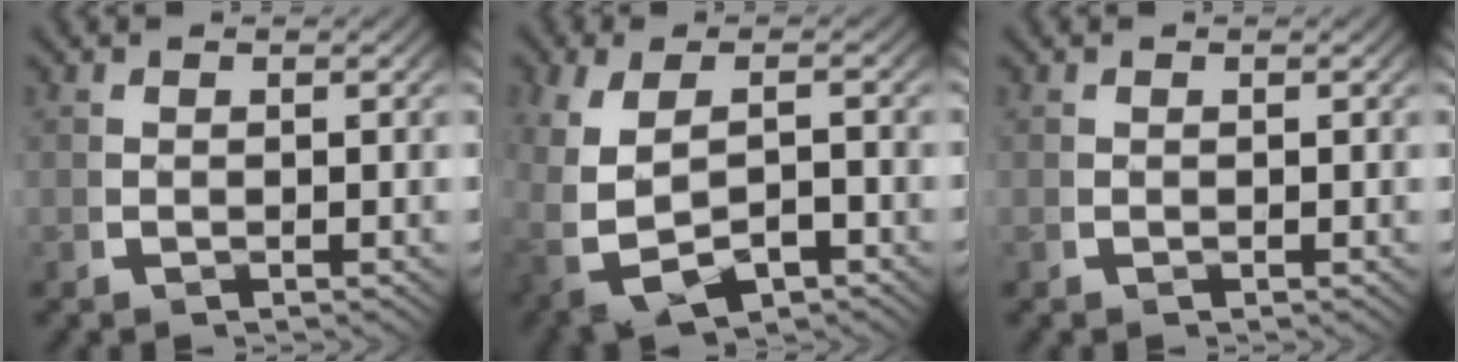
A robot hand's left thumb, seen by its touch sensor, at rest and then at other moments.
{"total": 6.7, "force": [-2.5, 4.1, 4.7], "torque": [-0.113, -0.028, -0.017]}
{"total": 0.0}